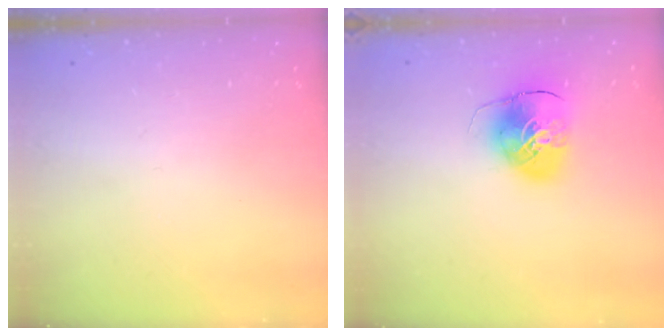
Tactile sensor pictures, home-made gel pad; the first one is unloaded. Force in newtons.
{"total": 10.4, "press": 10.2, "slide": 1.8}